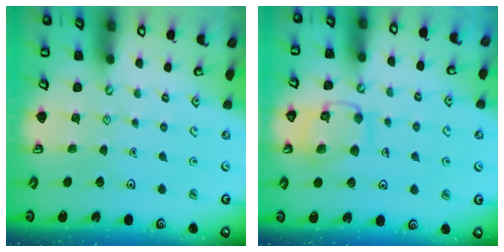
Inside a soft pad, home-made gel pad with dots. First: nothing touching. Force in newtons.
{"total": 12.5, "press": 12.4, "slide": 0.9}